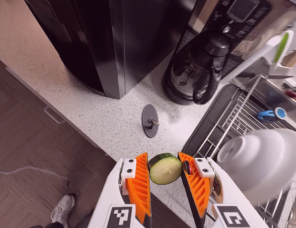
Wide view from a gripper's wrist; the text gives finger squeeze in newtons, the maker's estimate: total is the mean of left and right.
{"total": 9.1, "left": 9.5, "right": 8.8}